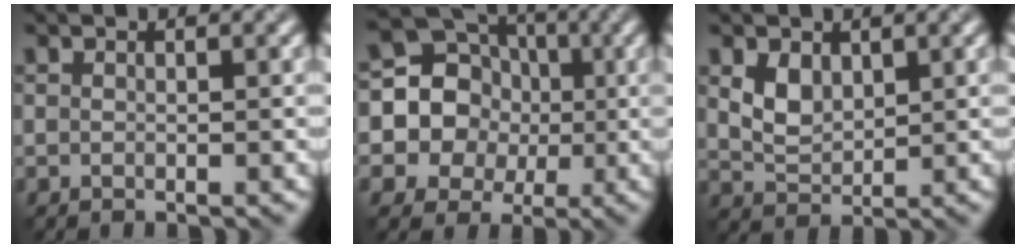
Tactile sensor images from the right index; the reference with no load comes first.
{"total": 14.5, "force": [-0.3, 13.9, 4.1], "torque": [-0.115, 0.030, -0.038]}
{"total": 2.7, "force": [1.1, 1.8, 1.6], "torque": [-0.037, -0.005, 0.028]}